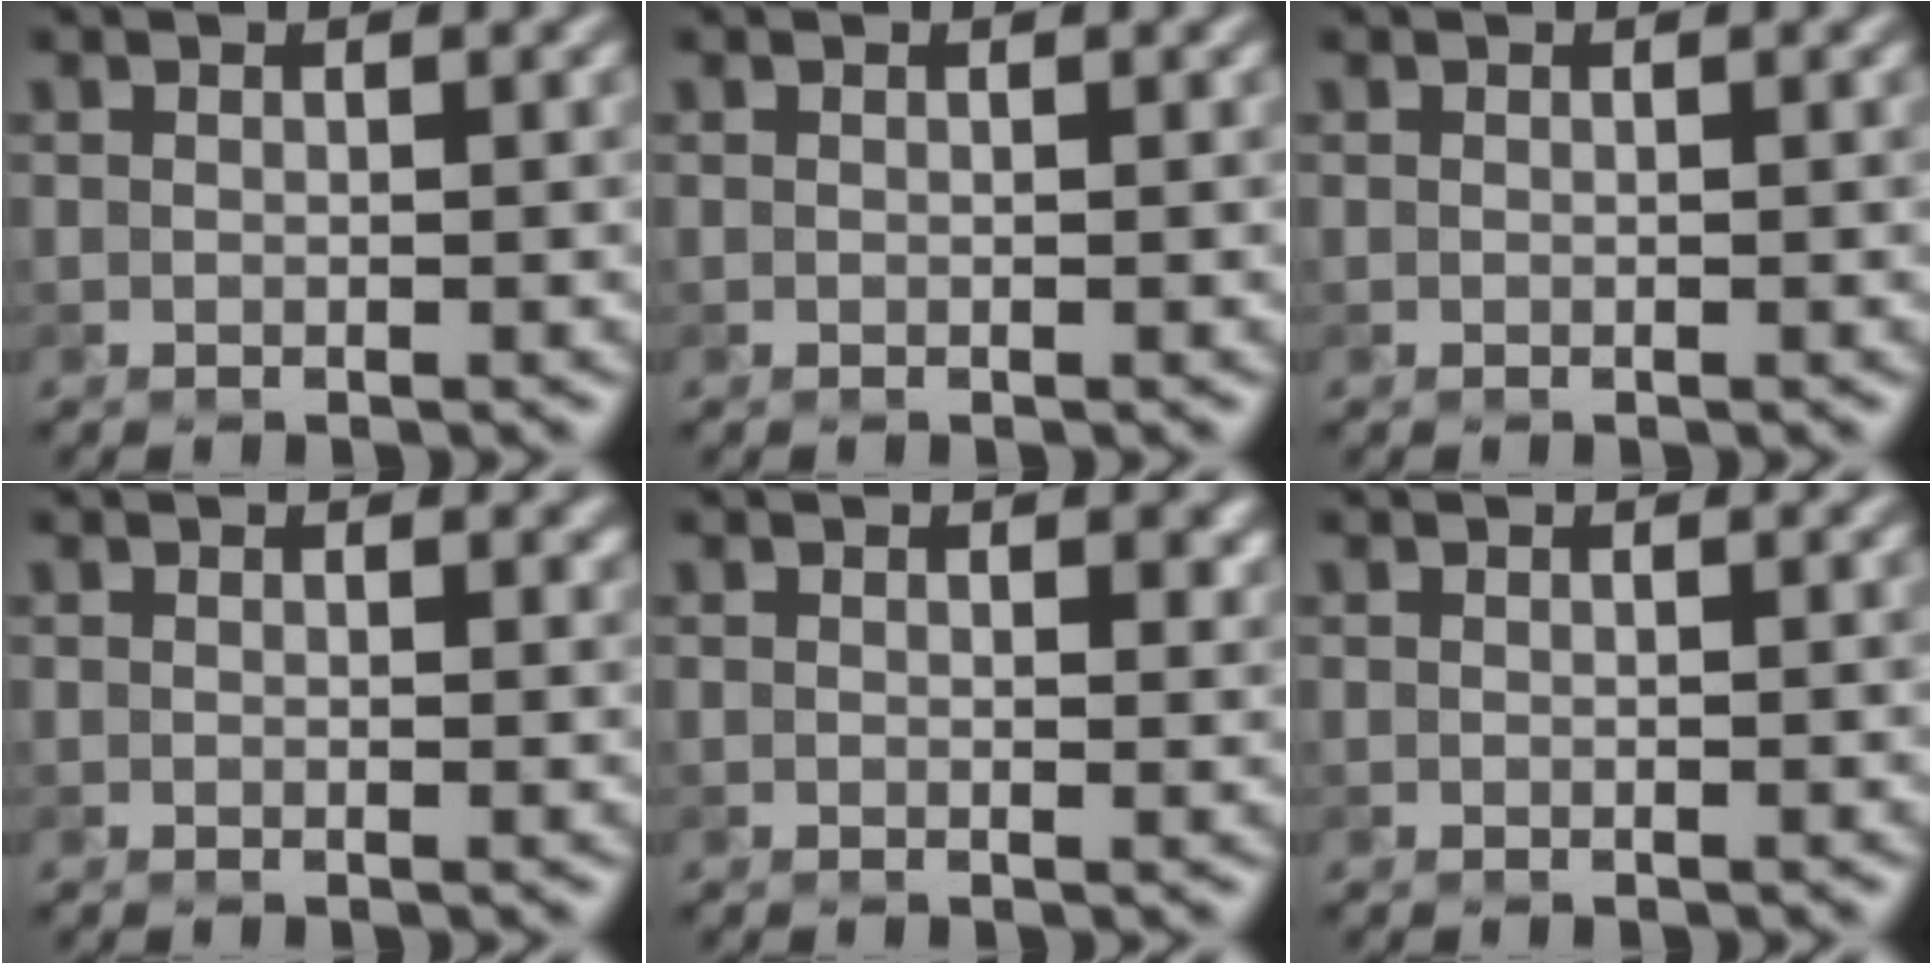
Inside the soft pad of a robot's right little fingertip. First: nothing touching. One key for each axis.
{"total": 0.0}
{"total": 0.0}
{"total": 0.5, "fx": 0.3, "fy": 0.3, "fz": 0.3, "tx": -0.003, "ty": -0.002, "tz": 0.003}
{"total": 1.3, "fx": 0.6, "fy": 0.7, "fz": 0.9, "tx": -0.007, "ty": -0.002, "tz": 0.008}
{"total": 0.0}